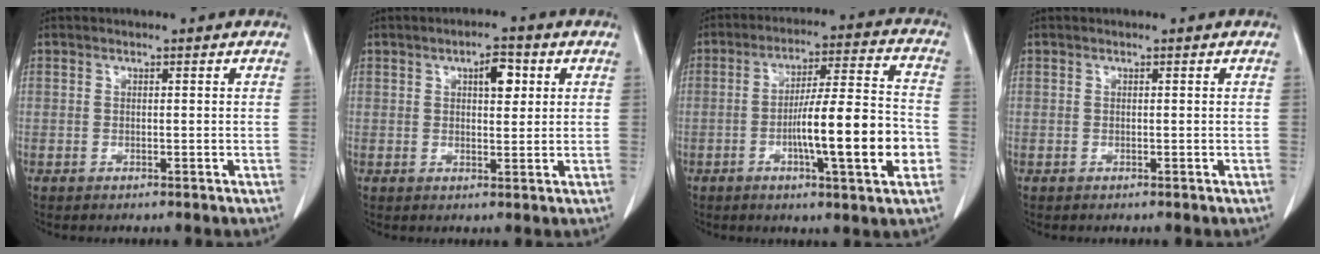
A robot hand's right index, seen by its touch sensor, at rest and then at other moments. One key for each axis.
{"total": 4.2, "fx": 1.6, "fy": 1.7, "fz": 3.5, "tx": -0.057, "ty": 0.005, "tz": 0.022}
{"total": 14.5, "fx": -3.7, "fy": 0.9, "fz": 14.0, "tx": -0.222, "ty": 0.005, "tz": -0.058}
{"total": 0.0}